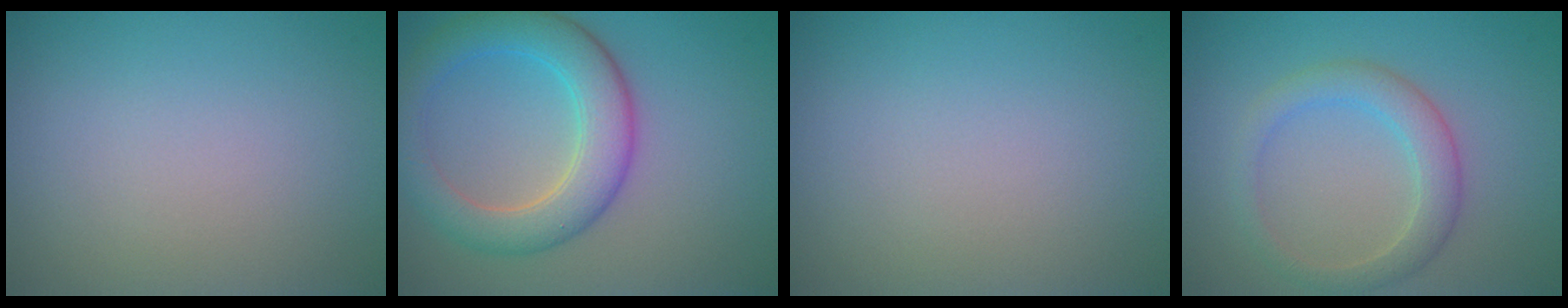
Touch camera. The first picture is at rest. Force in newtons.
{"total": 5.7, "press": 5.7, "slide": 0.1}
{"total": 0.0}
{"total": 3.0, "press": 3.0, "slide": 0.0}